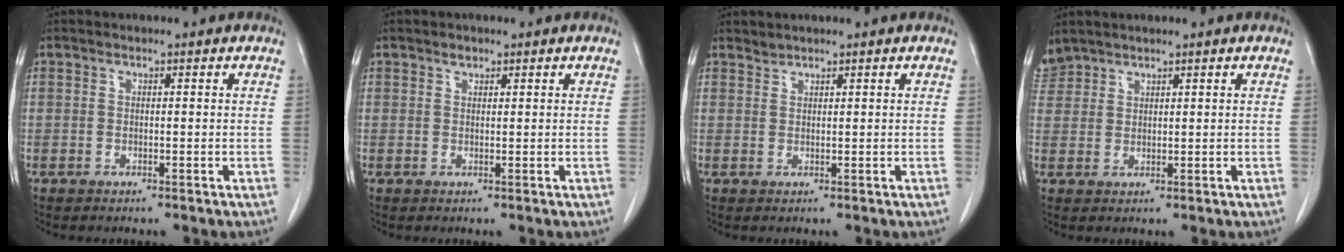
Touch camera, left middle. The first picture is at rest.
{"total": 0.9, "force": [0.7, 0.5, 0.3], "torque": [-0.007, -0.002, 0.011]}
{"total": 1.0, "force": [1.0, 0.0, -0.2], "torque": [0.000, -0.002, 0.020]}
{"total": 3.1, "force": [3.0, 1.0, -0.1], "torque": [-0.006, 0.015, 0.065]}